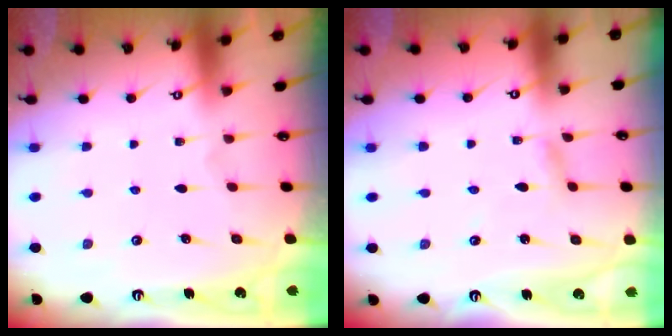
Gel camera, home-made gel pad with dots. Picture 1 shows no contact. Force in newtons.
{"total": 1.9, "press": 1.9, "slide": 0.1}